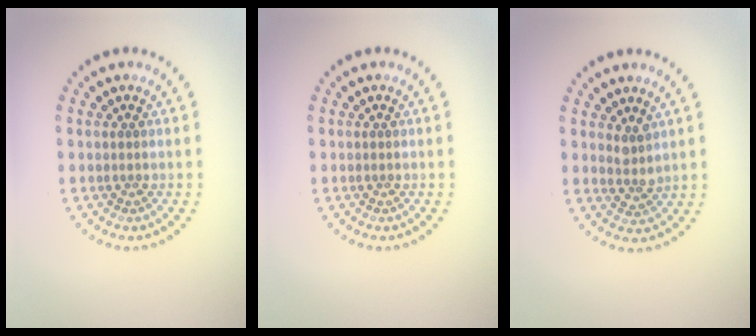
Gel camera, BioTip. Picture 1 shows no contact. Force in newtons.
{"total": 0.0}
{"total": 1.7, "press": 1.2, "slide": 1.2}